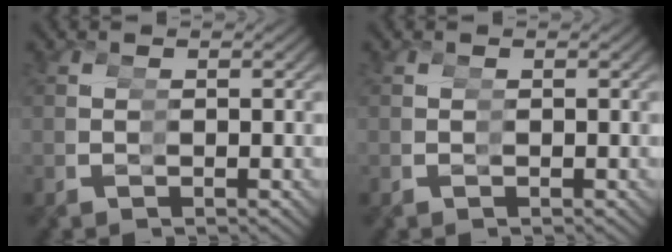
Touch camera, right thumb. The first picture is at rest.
{"total": 0.0}